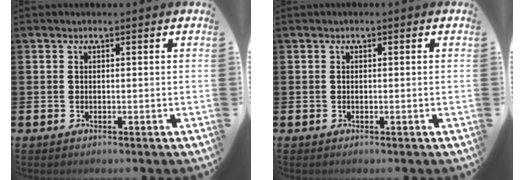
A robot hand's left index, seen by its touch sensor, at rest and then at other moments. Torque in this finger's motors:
{"motor_torque": [-0.50, -0.28, -0.17, 0.04]}